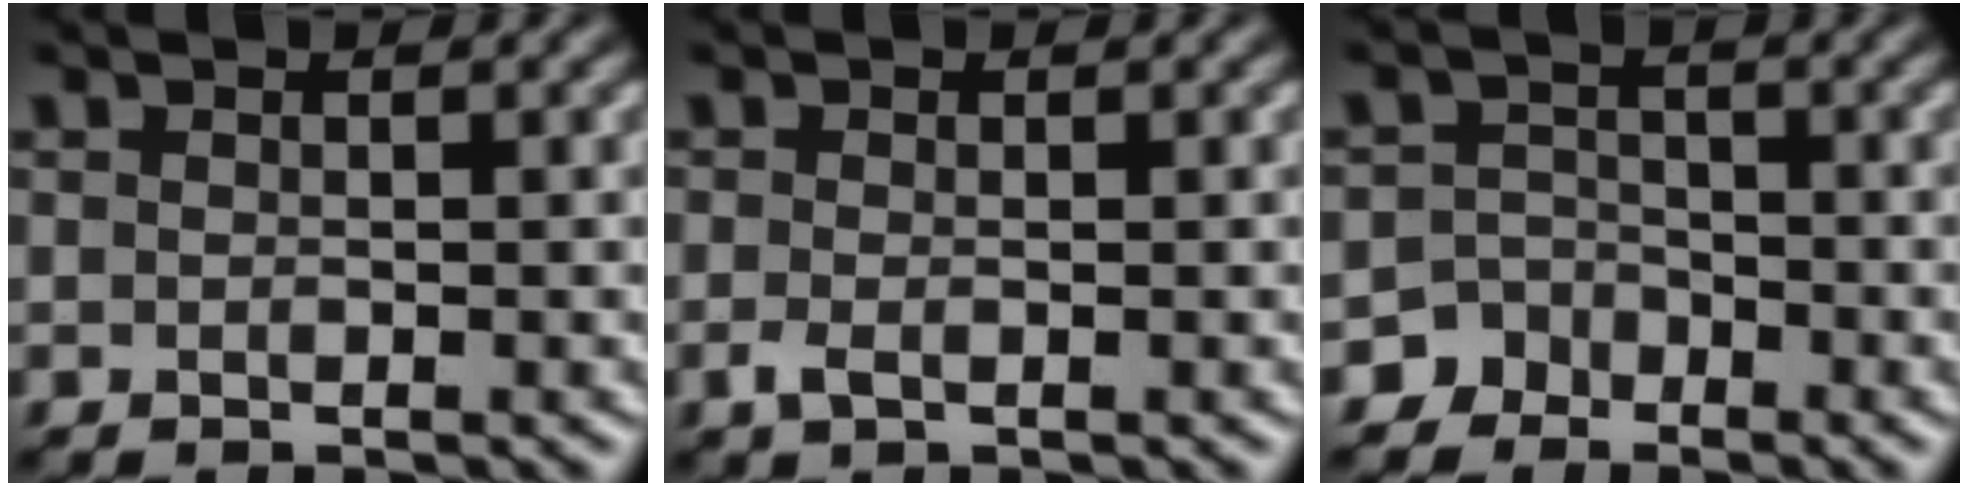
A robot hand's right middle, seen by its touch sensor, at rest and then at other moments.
{"total": 1.1, "force": [-0.4, 0.4, 0.9], "torque": [-0.026, -0.002, -0.010]}
{"total": 3.7, "force": [-2.8, 2.5, -0.2], "torque": [0.037, 0.006, -0.054]}